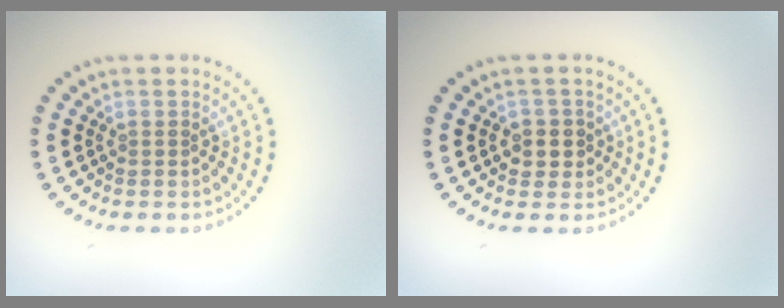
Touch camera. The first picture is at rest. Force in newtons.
{"total": 2.1, "press": 1.9, "slide": 0.9}